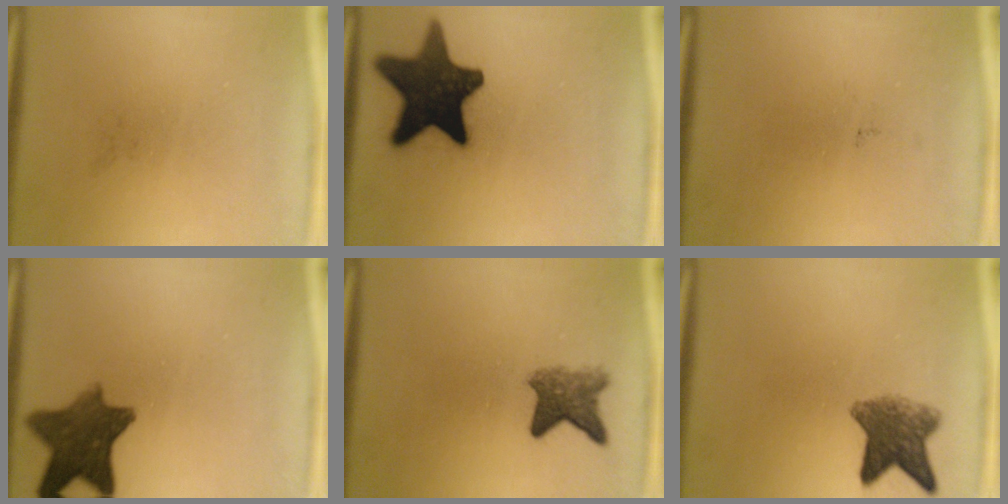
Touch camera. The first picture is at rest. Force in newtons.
{"total": 17.3}
{"total": 0.0}
{"total": 9.9}
{"total": 4.3}
{"total": 6.6}